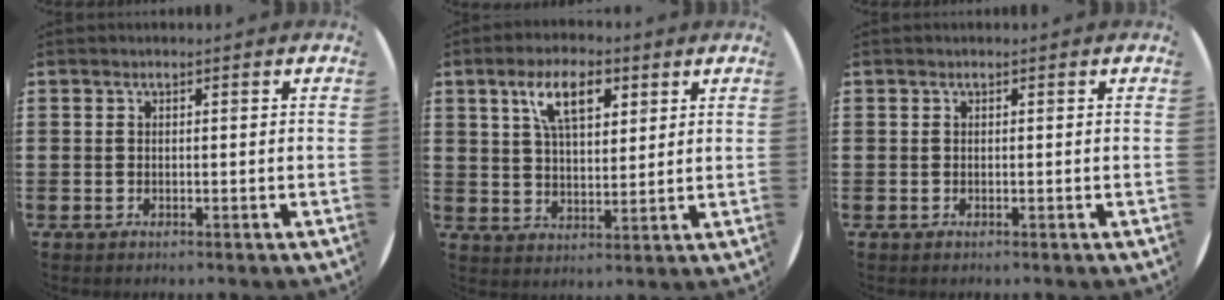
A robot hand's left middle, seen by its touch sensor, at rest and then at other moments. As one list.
[{"total": 8.0, "force": [4.2, 3.6, 5.9], "torque": [-0.113, 0.009, 0.070]}, {"total": 0.0}]